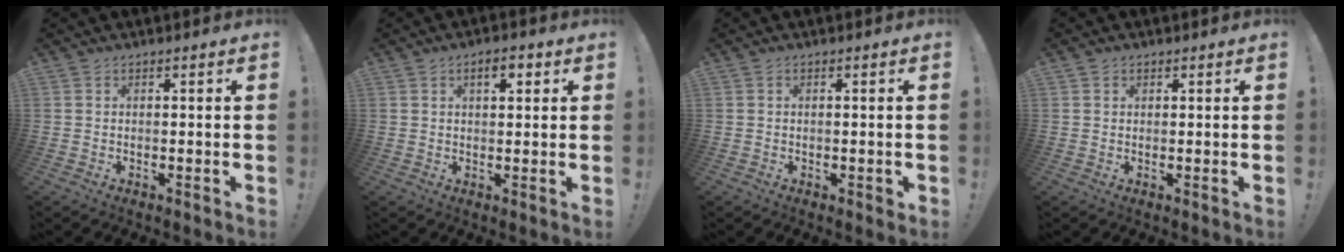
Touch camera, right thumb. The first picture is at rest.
{"total": 4.3, "force": [1.9, 1.8, 3.4], "torque": [-0.041, -0.006, 0.026]}
{"total": 1.1, "force": [0.1, 0.7, 0.9], "torque": [-0.008, 0.000, 0.001]}
{"total": 1.1, "force": [0.6, 0.9, 0.2], "torque": [0.005, -0.003, 0.011]}